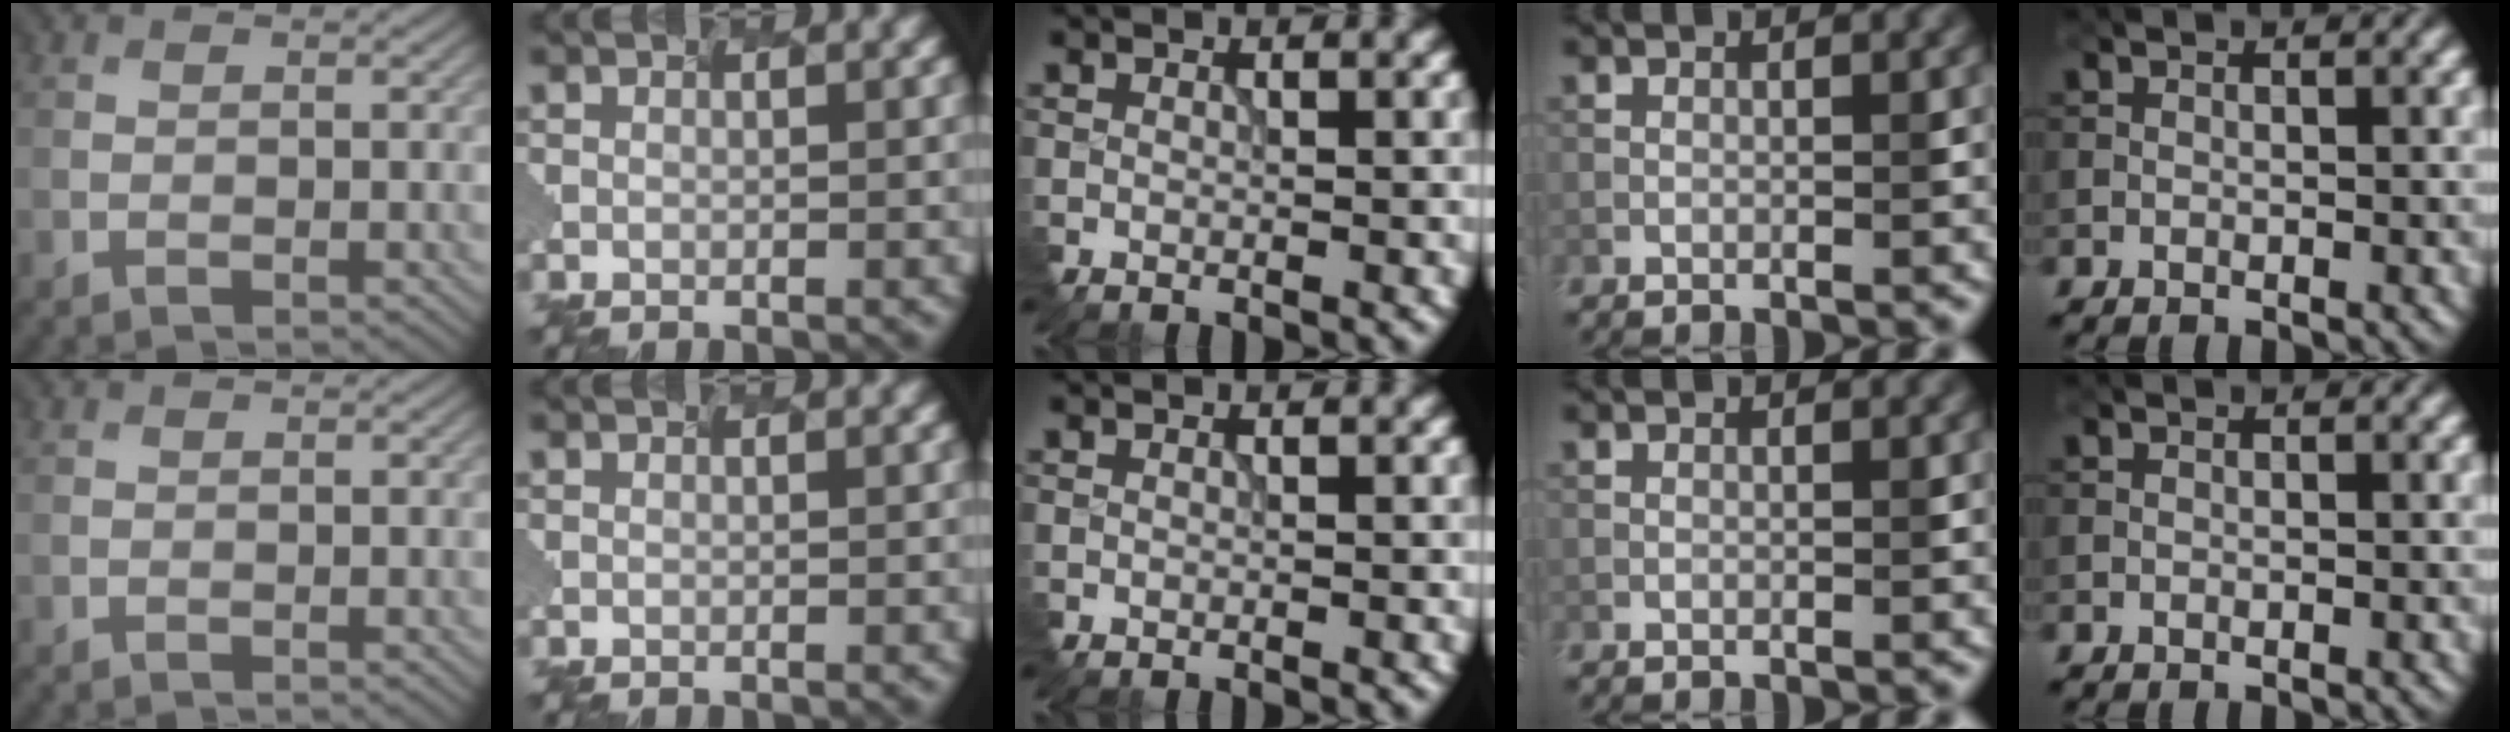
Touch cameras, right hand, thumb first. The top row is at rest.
{}